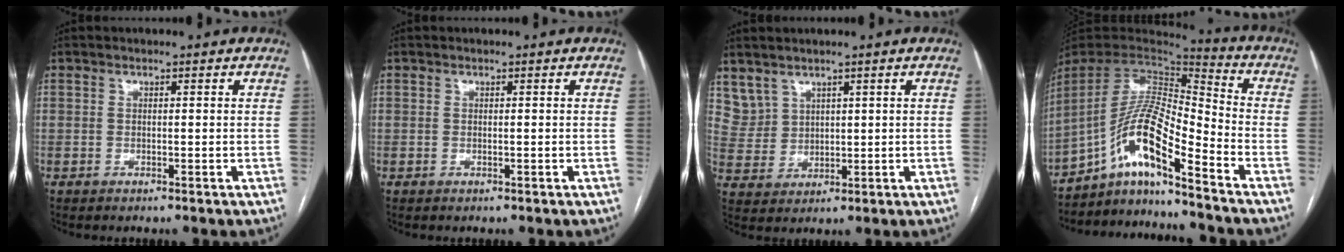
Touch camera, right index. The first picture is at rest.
{"total": 0.0}
{"total": 4.4, "force": [3.3, 2.8, 0.1], "torque": [-0.002, 0.008, 0.081]}
{"total": 13.9, "force": [-9.0, 1.4, 10.5], "torque": [-0.204, 0.017, -0.161]}